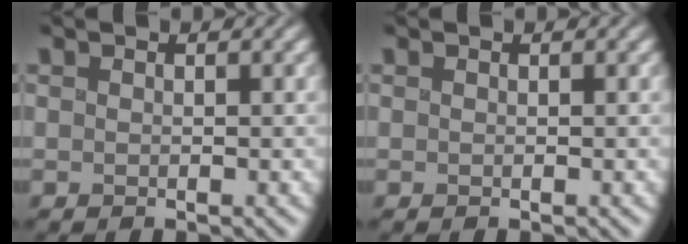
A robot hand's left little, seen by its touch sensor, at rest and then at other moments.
{"total": 0.0}